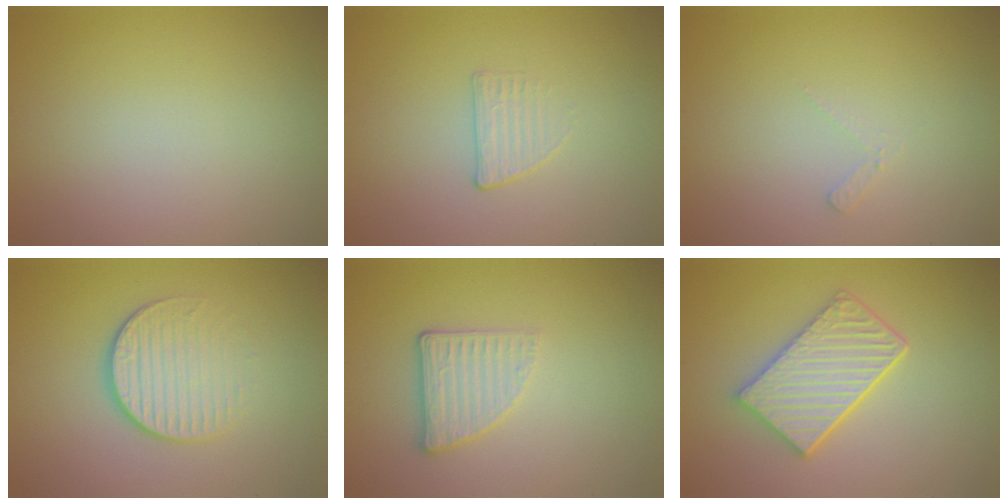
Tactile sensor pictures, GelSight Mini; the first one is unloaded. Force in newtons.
{"total": 1.2, "press": 0.6, "slide": 1.0}
{"total": 0.8, "press": 0.8, "slide": 0.2}
{"total": 4.1, "press": 2.7, "slide": 3.1}
{"total": 2.7, "press": 2.3, "slide": 1.4}
{"total": 5.1, "press": 4.2, "slide": 2.8}